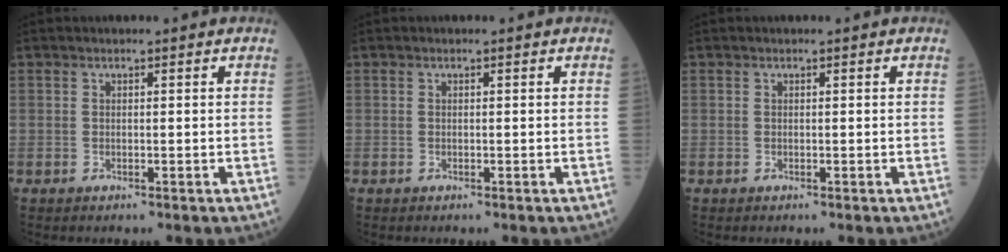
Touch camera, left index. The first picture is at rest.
{"total": 0.0}
{"total": 0.0}